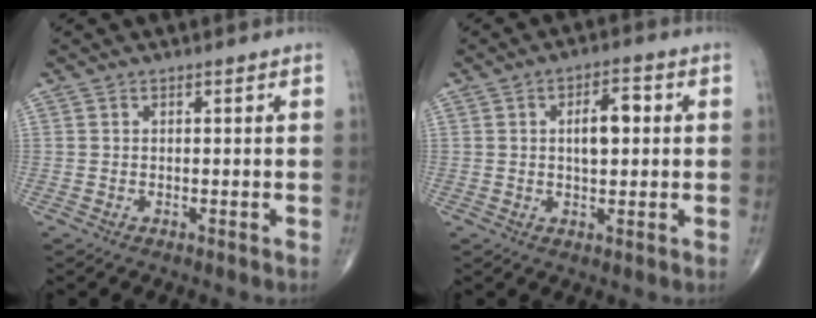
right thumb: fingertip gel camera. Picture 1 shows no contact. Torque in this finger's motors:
{"motor_torque": [0.53, 0.78, -0.10, -0.05, -0.01]}